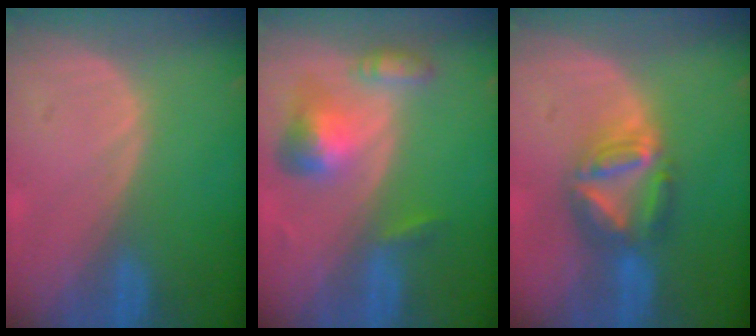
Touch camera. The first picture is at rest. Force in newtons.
{"total": 6.5, "press": 6.0, "slide": 2.5}
{"total": 7.4, "press": 6.5, "slide": 3.6}